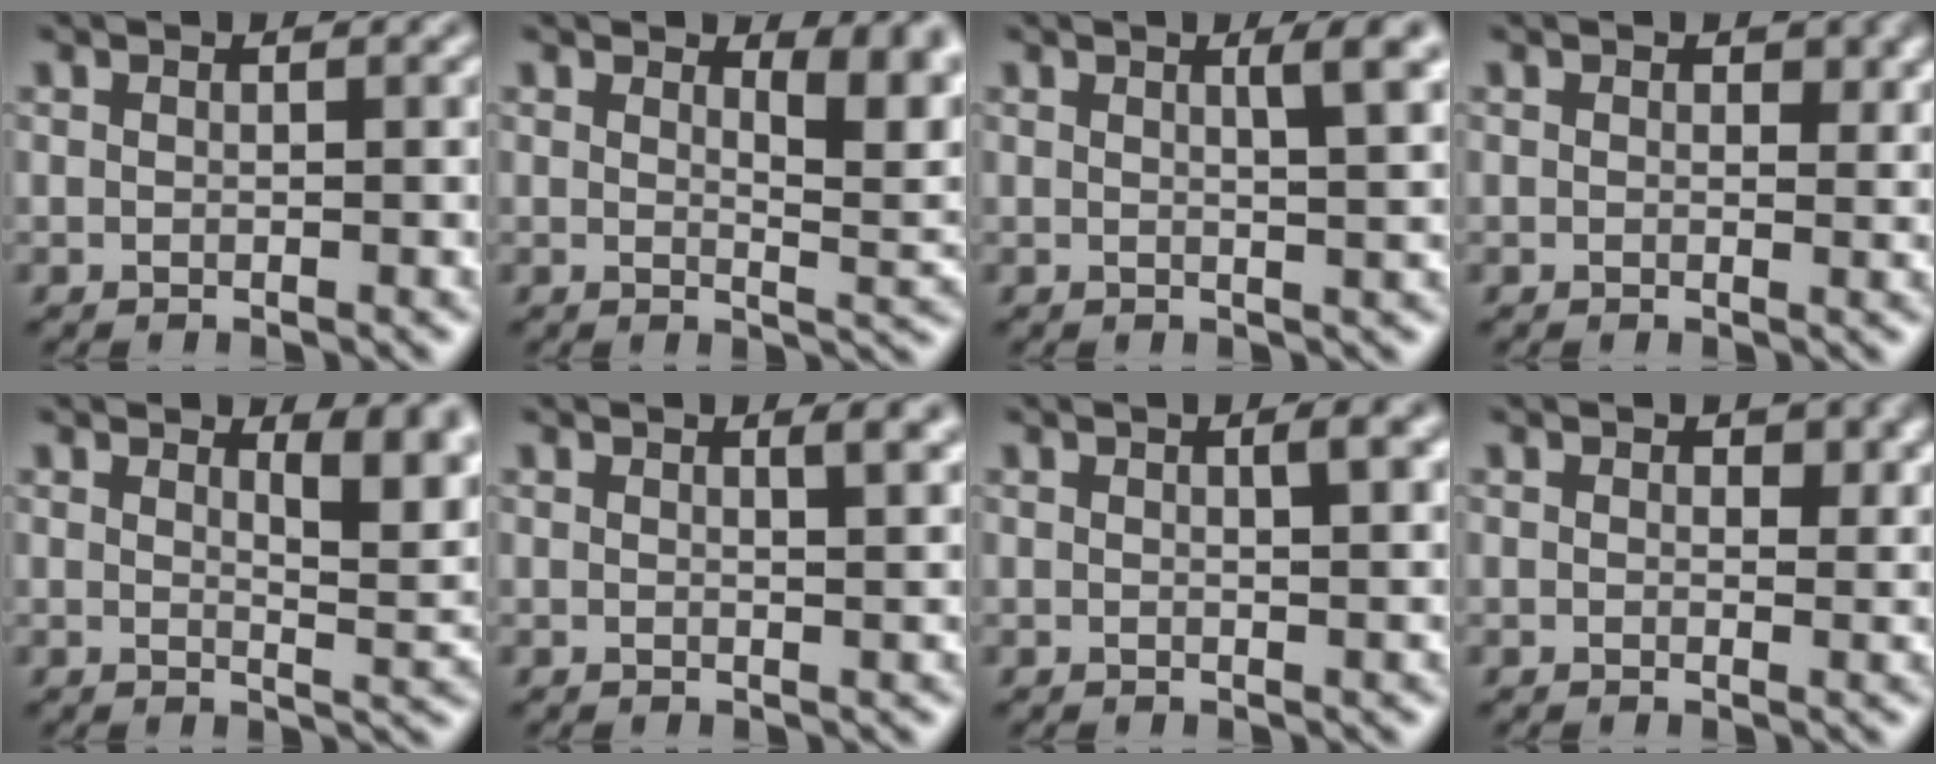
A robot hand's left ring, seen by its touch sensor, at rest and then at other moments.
{"total": 4.6, "force": [2.3, 1.6, 3.6], "torque": [-0.038, -0.006, 0.033]}
{"total": 3.1, "force": [1.2, 0.7, 2.7], "torque": [-0.025, 0.006, 0.014]}
{"total": 1.3, "force": [0.5, 0.8, 0.9], "torque": [-0.006, -0.003, 0.005]}
{"total": 4.9, "force": [2.4, 1.7, 3.9], "torque": [-0.039, -0.004, 0.035]}
{"total": 2.4, "force": [1.1, 0.8, 1.9], "torque": [-0.012, 0.004, 0.012]}
{"total": 2.0, "force": [0.7, 0.5, 1.8], "torque": [-0.021, 0.003, 0.009]}
{"total": 1.5, "force": [0.6, 0.9, 1.0], "torque": [-0.008, -0.005, 0.007]}